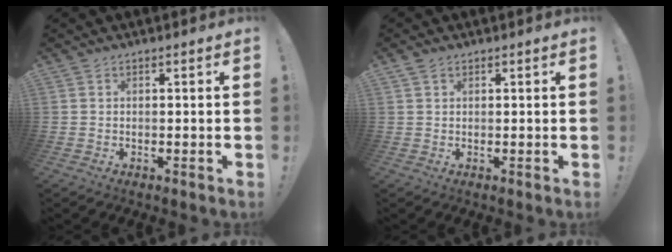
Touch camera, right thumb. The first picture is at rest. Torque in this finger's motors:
{"motor_torque": [-0.03, -0.03, 0.07, 0.08, -0.08]}